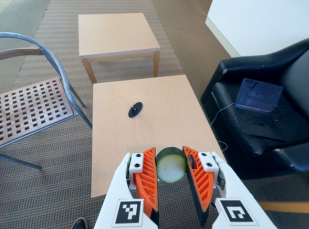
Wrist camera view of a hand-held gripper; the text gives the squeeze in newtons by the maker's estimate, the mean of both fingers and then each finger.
{"total": 12.2, "left": 12.6, "right": 11.8}